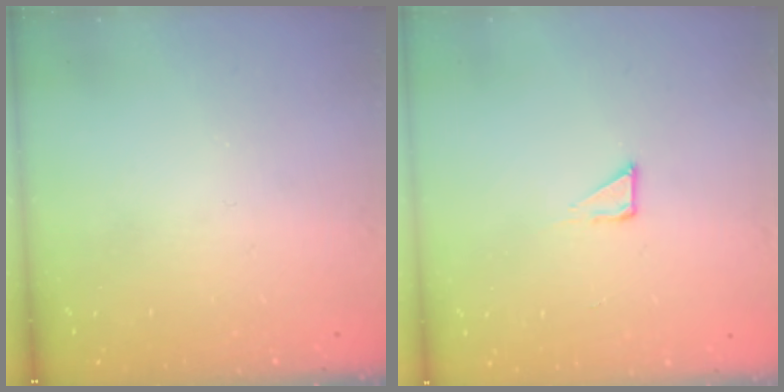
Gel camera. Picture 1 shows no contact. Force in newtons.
{"total": 2.1, "press": 2.1, "slide": 0.1}